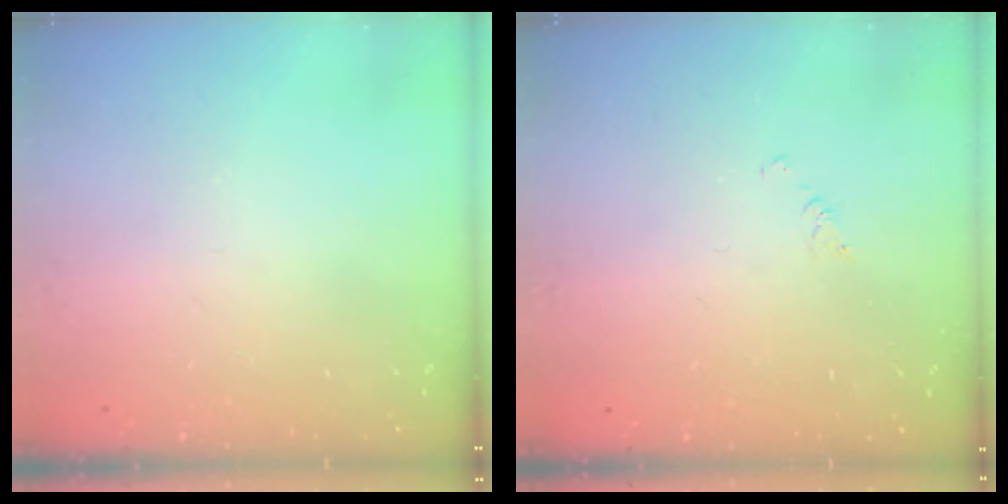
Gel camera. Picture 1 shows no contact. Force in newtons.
{"total": 1.2, "press": 1.2, "slide": 0.2}